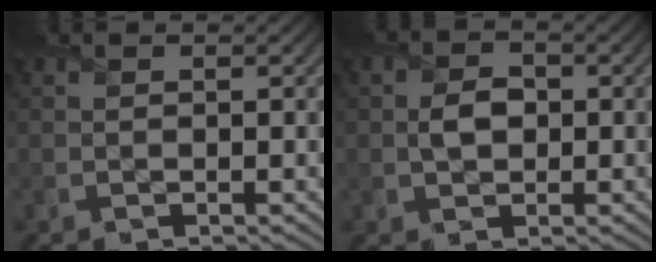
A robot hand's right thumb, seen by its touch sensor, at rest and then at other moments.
{"total": 2.6, "force": [-0.1, 2.0, 1.6], "torque": [-0.032, -0.005, -0.002]}